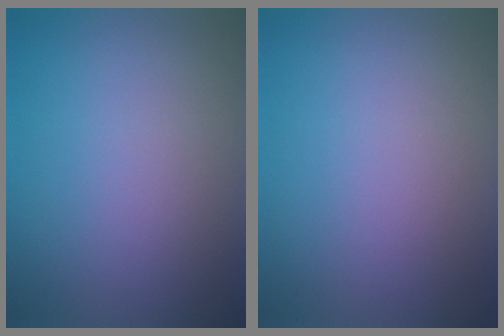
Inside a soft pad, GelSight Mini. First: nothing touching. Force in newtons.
{"total": 0.0}